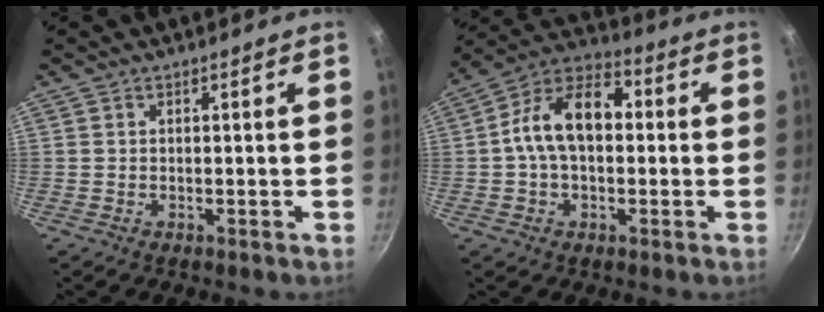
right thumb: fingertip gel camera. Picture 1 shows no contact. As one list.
[{"total": 13.6, "force": [0.7, 8.6, 10.5], "torque": [-0.151, 0.040, -0.008]}]